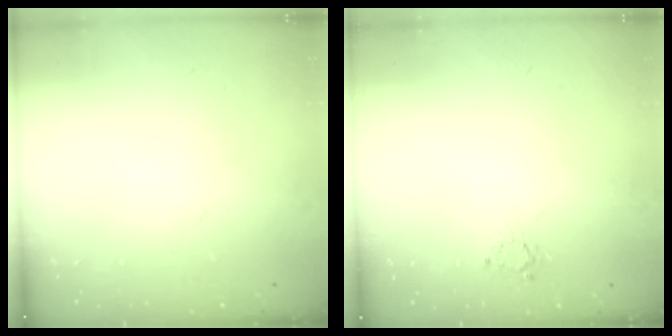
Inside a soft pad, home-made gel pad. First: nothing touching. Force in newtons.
{"total": 2.5, "press": 2.5, "slide": 0.4}